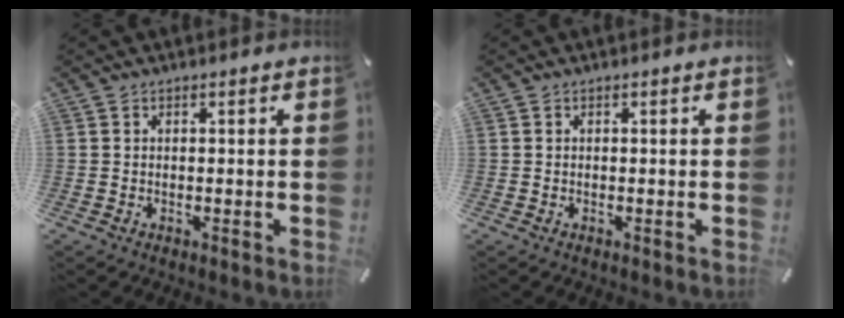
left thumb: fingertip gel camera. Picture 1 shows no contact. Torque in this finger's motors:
{"motor_torque": [-0.02, -0.02, 0.00, 0.00, 0.00]}